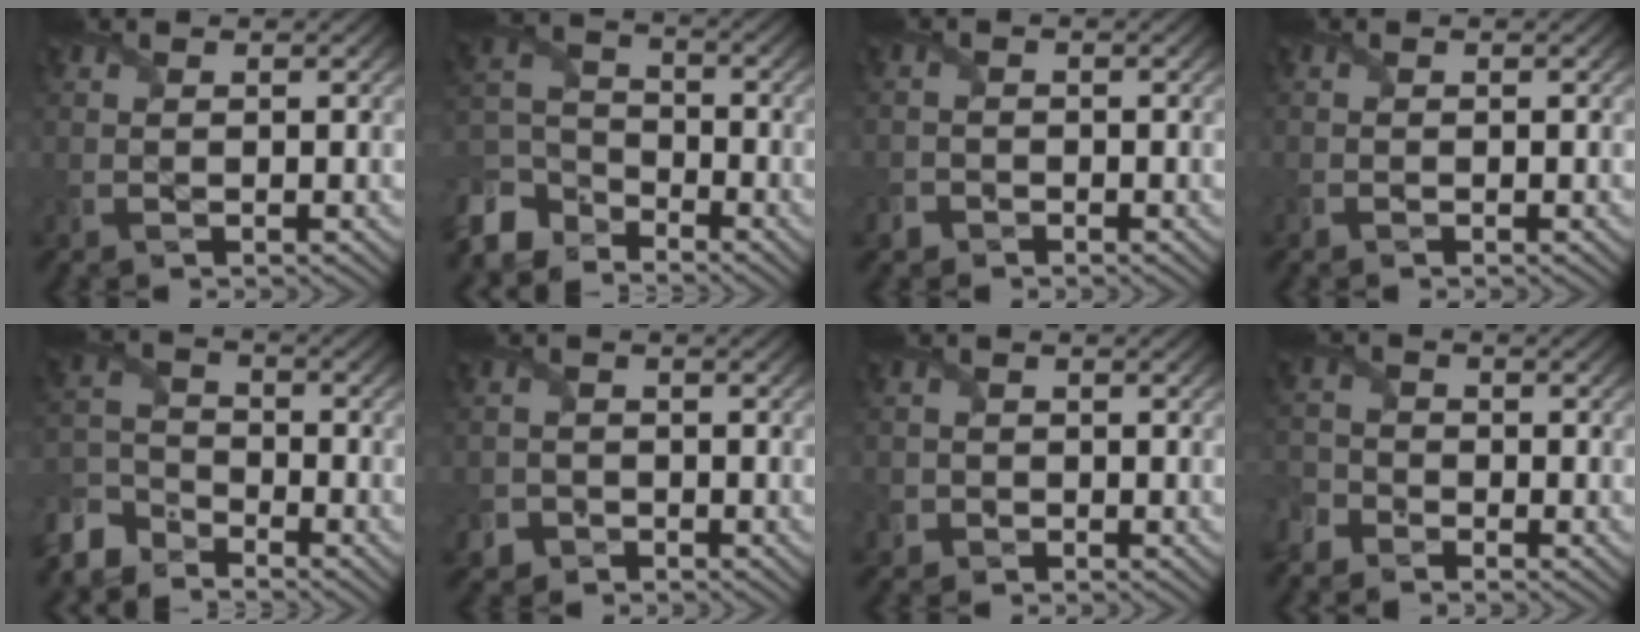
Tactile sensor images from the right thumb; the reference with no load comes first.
{"total": 8.4, "force": [-6.4, 4.7, 2.9], "torque": [-0.074, -0.013, -0.148]}
{"total": 1.6, "force": [-1.2, 1.1, 0.2], "torque": [-0.001, -0.002, -0.027]}
{"total": 0.0}
{"total": 6.6, "force": [-5.4, 3.2, 1.9], "torque": [-0.051, -0.010, -0.130]}
{"total": 2.7, "force": [-1.7, 2.1, 0.3], "torque": [-0.004, -0.003, -0.038]}
{"total": 1.9, "force": [-0.7, 1.7, 0.2], "torque": [-0.002, -0.007, -0.015]}
{"total": 3.2, "force": [-2.5, 1.8, 0.7], "torque": [-0.028, -0.005, -0.067]}